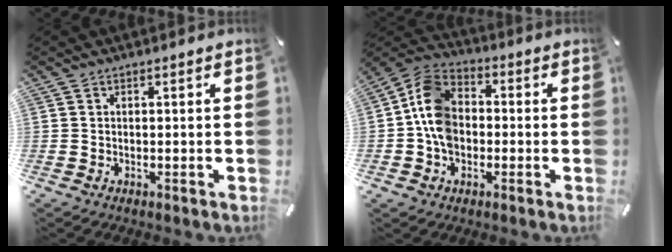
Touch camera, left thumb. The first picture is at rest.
{"total": 10.1, "force": [-1.6, 8.1, 5.8], "torque": [-0.141, 0.023, -0.030]}